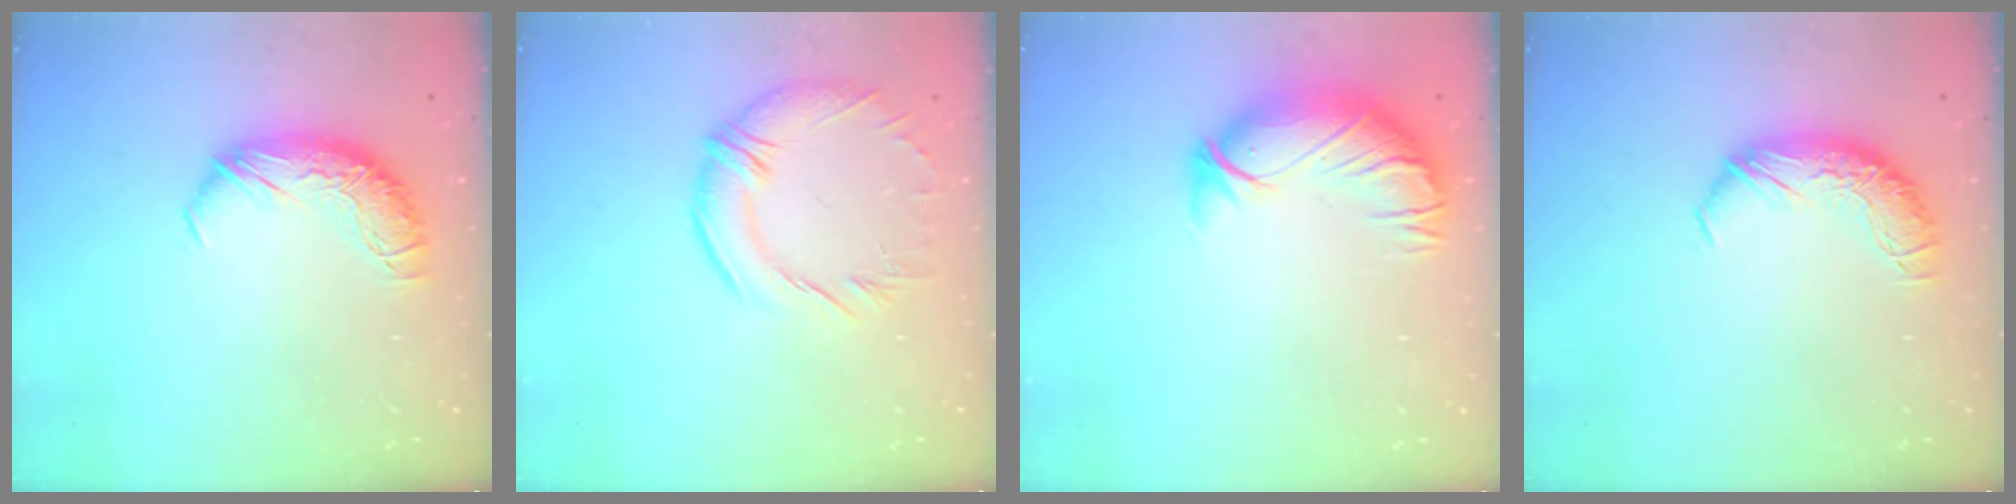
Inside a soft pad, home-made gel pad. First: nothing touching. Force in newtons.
{"total": 4.9, "press": 3.9, "slide": 2.9}
{"total": 3.0, "press": 0.4, "slide": 2.9}
{"total": 0.0}